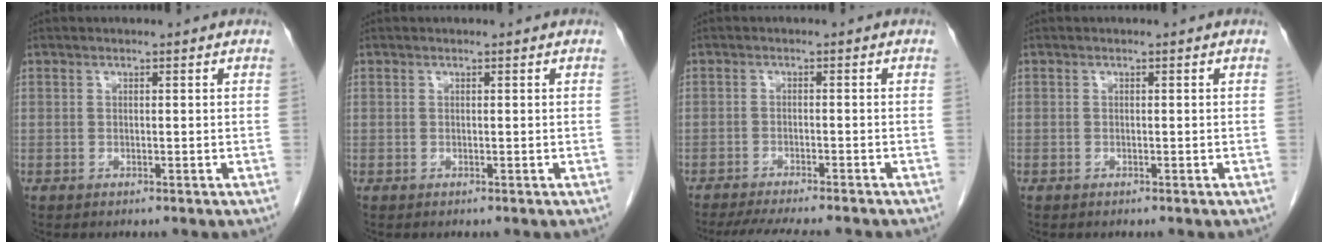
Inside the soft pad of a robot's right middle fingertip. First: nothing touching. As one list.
[{"total": 0.0}, {"total": 11.3, "force": [-10.0, 1.4, 5.1], "torque": [-0.068, -0.013, -0.137]}, {"total": 0.0}]